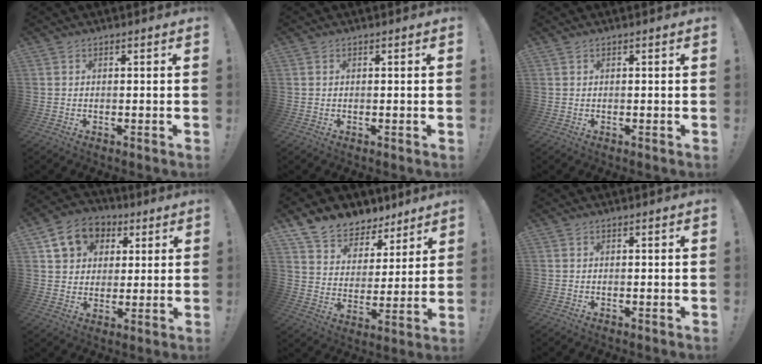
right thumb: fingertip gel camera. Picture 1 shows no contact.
{"total": 0.0}
{"total": 0.0}
{"total": 11.9, "force": [5.1, 9.7, 4.6], "torque": [-0.064, -0.018, 0.101]}
{"total": 9.8, "force": [8.0, 5.5, 1.4], "torque": [-0.039, -0.067, 0.153]}
{"total": 0.0}